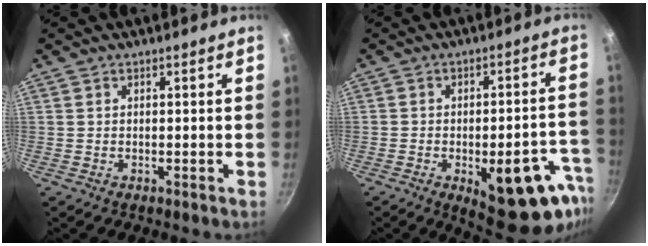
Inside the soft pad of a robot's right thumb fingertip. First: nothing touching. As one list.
[{"total": 19.2, "force": [-8.0, 7.9, 15.6], "torque": [-0.134, 0.023, -0.094]}]